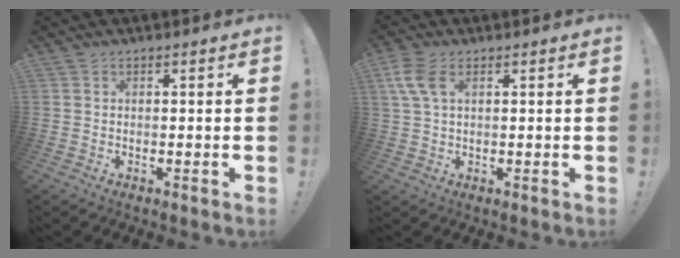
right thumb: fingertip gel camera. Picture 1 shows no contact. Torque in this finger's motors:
{"motor_torque": [0.57, 0.66, 0.55, -0.43, 0.21]}